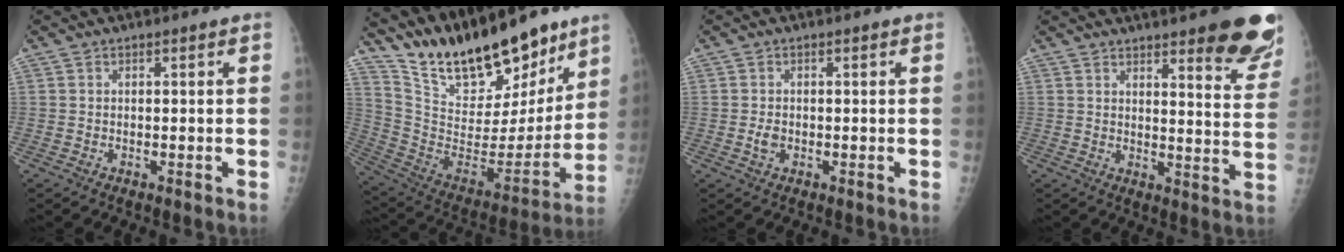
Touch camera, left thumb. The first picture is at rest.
{"total": 25.6, "force": [20.3, 9.0, 12.8], "torque": [-0.177, -0.092, 0.345]}
{"total": 1.7, "force": [-0.3, 1.2, 1.2], "torque": [-0.017, 0.001, -0.005]}
{"total": 11.5, "force": [7.5, 2.4, 8.4], "torque": [-0.076, -0.041, 0.090]}